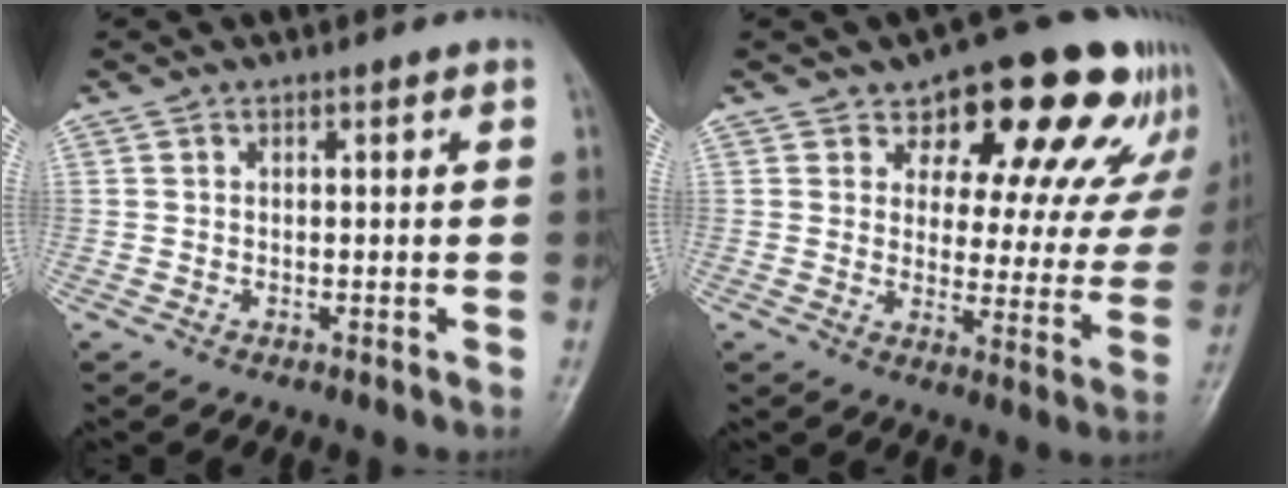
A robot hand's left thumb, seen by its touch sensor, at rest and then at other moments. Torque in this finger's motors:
{"motor_torque": [0.53, 0.39, 0.35, -0.07, 0.17]}